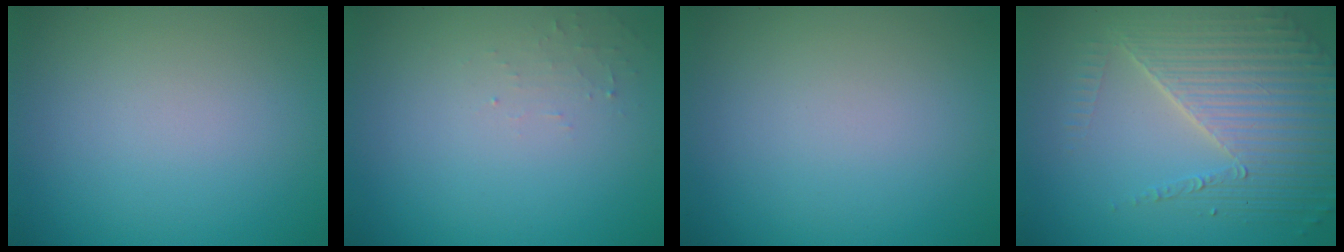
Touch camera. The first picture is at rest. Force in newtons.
{"total": 1.1, "press": 1.1, "slide": 0.2}
{"total": 0.0}
{"total": 6.5, "press": 4.9, "slide": 4.3}